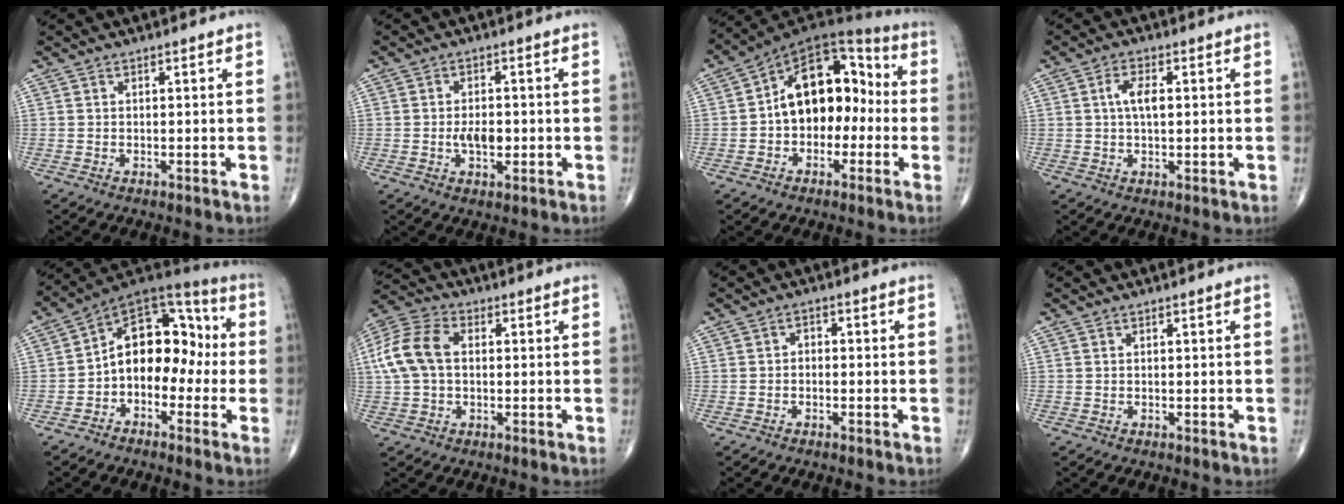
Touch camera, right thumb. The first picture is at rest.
{"total": 4.8, "force": [-0.7, 2.7, 3.9], "torque": [-0.057, 0.001, -0.011]}
{"total": 15.6, "force": [-1.1, 10.5, 11.4], "torque": [-0.130, 0.053, -0.034]}
{"total": 4.8, "force": [0.8, 2.2, 4.2], "torque": [-0.079, -0.001, 0.010]}
{"total": 14.3, "force": [-1.9, 9.9, 10.1], "torque": [-0.107, 0.055, -0.048]}
{"total": 11.2, "force": [1.1, 7.5, 8.2], "torque": [-0.177, 0.029, 0.015]}
{"total": 1.4, "force": [-0.6, 1.0, 0.7], "torque": [0.001, 0.008, -0.017]}
{"total": 0.0}